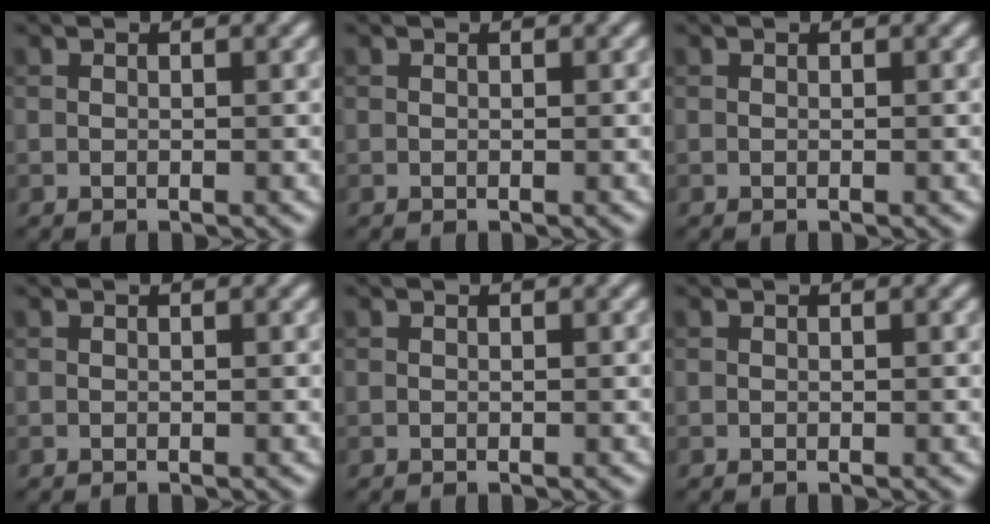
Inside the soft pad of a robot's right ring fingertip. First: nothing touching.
{"total": 0.0}
{"total": 0.0}
{"total": 0.0}
{"total": 0.0}
{"total": 0.0}